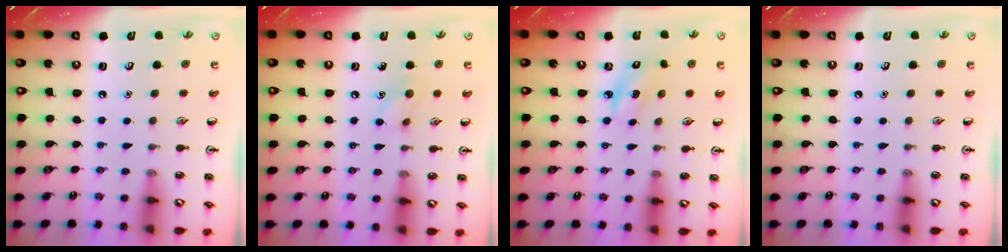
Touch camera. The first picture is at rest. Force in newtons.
{"total": 6.6, "press": 6.3, "slide": 1.8}
{"total": 3.0, "press": 3.0, "slide": 0.5}
{"total": 0.0}